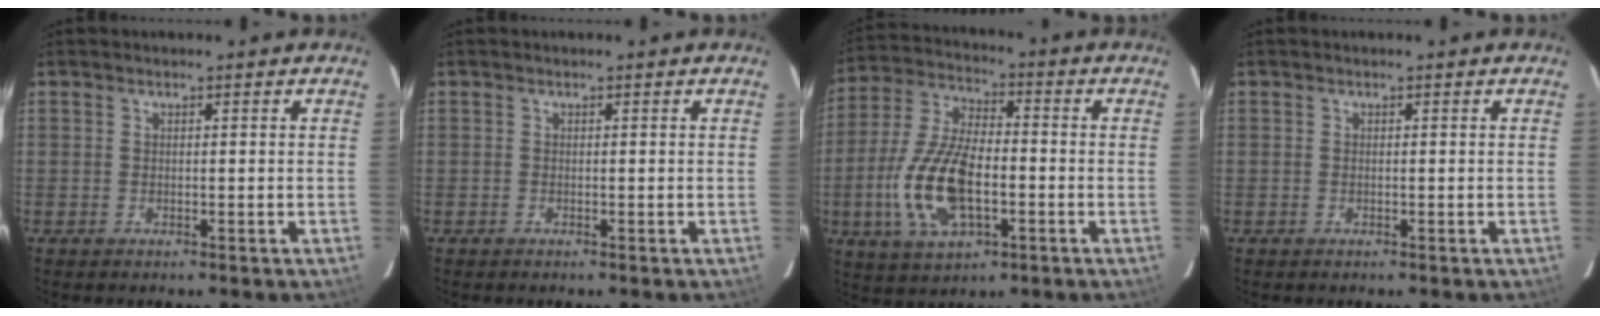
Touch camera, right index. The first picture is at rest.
{"total": 0.0}
{"total": 15.8, "force": [-3.9, 7.3, 13.4], "torque": [-0.290, -0.002, -0.070]}
{"total": 0.0}